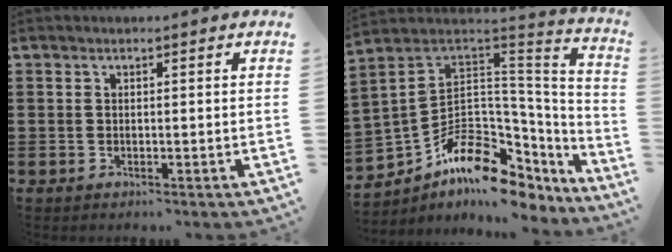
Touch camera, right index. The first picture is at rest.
{"total": 11.1, "force": [-4.8, 7.6, 6.6], "torque": [-0.132, -0.011, -0.086]}